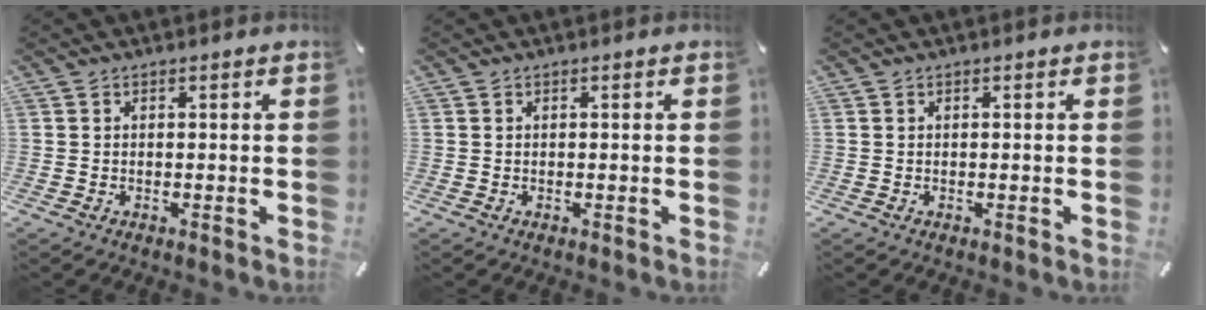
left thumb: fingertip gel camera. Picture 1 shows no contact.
{"total": 0.0}
{"total": 0.0}